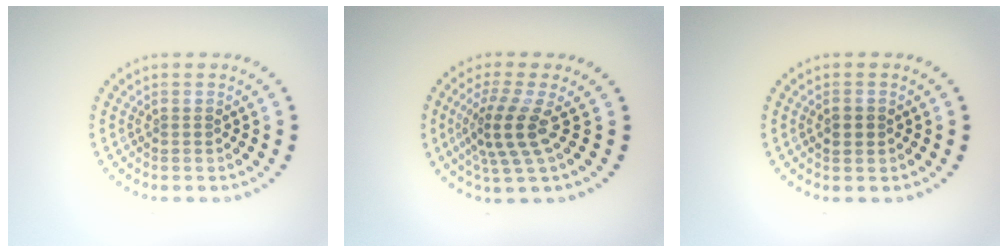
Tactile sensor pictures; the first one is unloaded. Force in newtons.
{"total": 3.9, "press": 2.9, "slide": 2.7}
{"total": 1.8, "press": 1.8, "slide": 0.1}